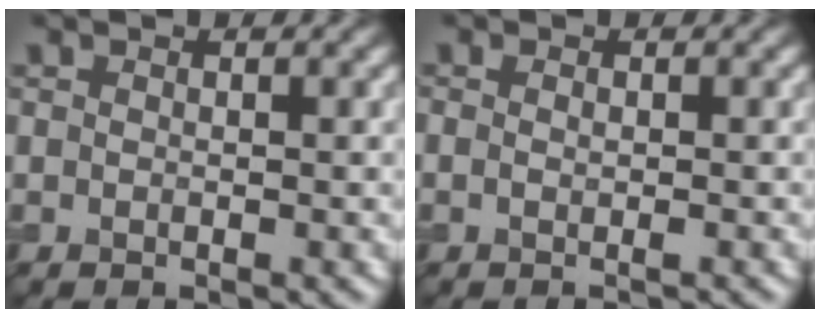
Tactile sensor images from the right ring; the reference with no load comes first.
{"total": 1.0, "force": [-0.3, 0.3, 0.9], "torque": [-0.015, 0.000, -0.003]}